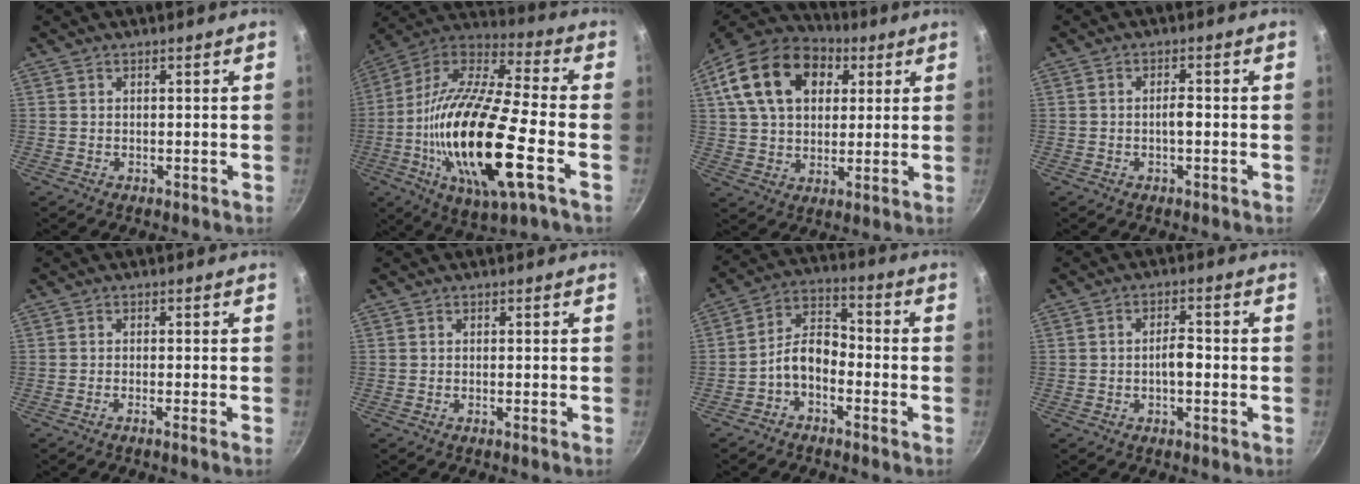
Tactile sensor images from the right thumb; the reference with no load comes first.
{"total": 24.8, "force": [-5.3, 5.9, 23.5], "torque": [-0.441, 0.018, -0.113]}
{"total": 21.0, "force": [7.1, 14.4, 13.6], "torque": [-0.228, 0.012, 0.113]}
{"total": 2.1, "force": [-0.5, 0.8, 1.9], "torque": [-0.027, 0.012, -0.009]}
{"total": 1.3, "force": [-0.9, -0.5, 0.9], "torque": [-0.032, 0.011, -0.017]}
{"total": 0.5, "force": [-0.3, -0.2, 0.4], "torque": [-0.019, 0.005, -0.007]}
{"total": 7.2, "force": [-3.4, 4.3, 4.7], "torque": [-0.076, 0.055, -0.075]}
{"total": 3.3, "force": [-1.0, 1.5, 2.8], "torque": [-0.035, 0.019, -0.019]}